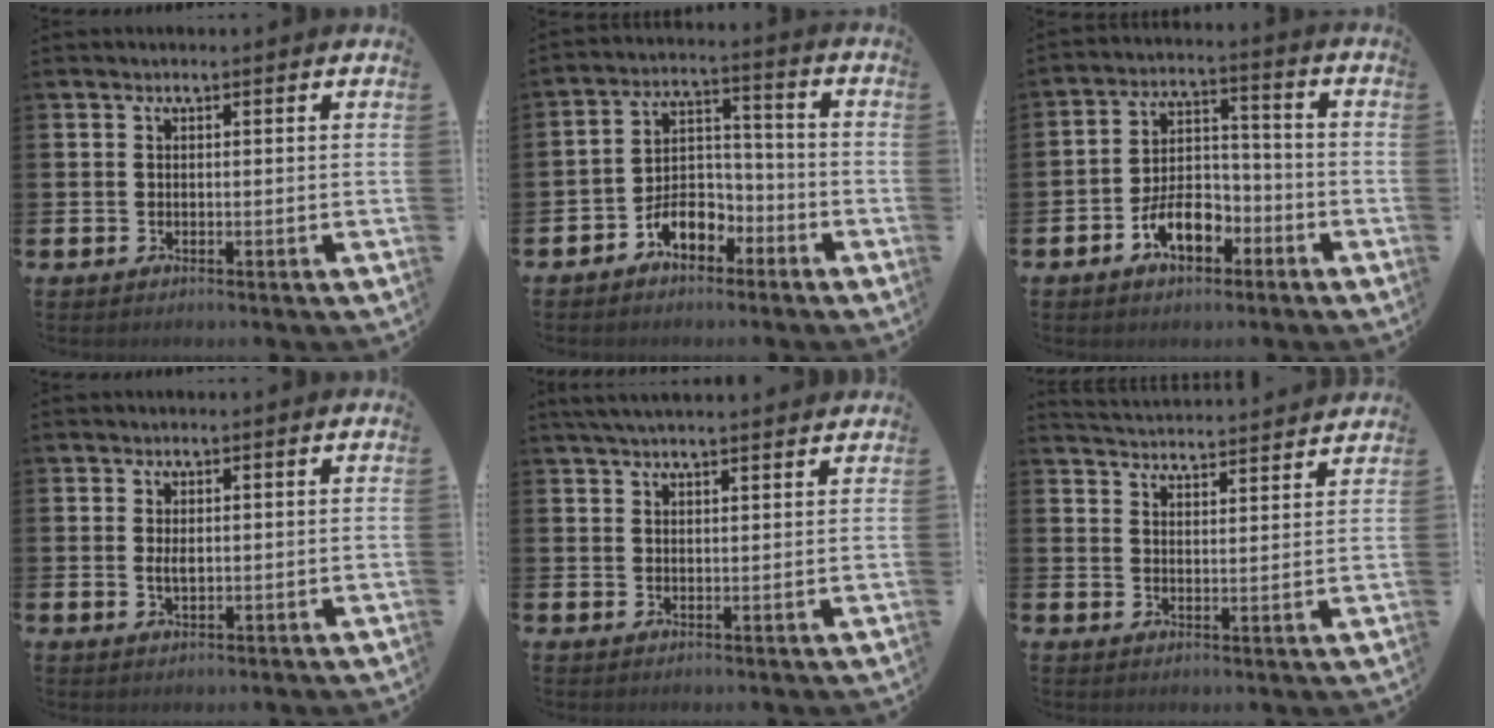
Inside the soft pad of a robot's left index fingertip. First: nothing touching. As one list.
[{"total": 6.1, "force": [-3.9, 3.7, 3.0], "torque": [-0.049, 0.014, -0.074]}, {"total": 7.5, "force": [-3.9, 4.4, 4.7], "torque": [-0.074, 0.016, -0.073]}, {"total": 1.5, "force": [0.3, 0.7, 1.3], "torque": [-0.010, -0.003, 0.000]}, {"total": 3.4, "force": [3.2, 0.2, 1.1], "torque": [-0.022, -0.008, 0.058]}, {"total": 4.4, "force": [4.4, 0.0, -0.1], "torque": [-0.005, -0.037, 0.076]}]